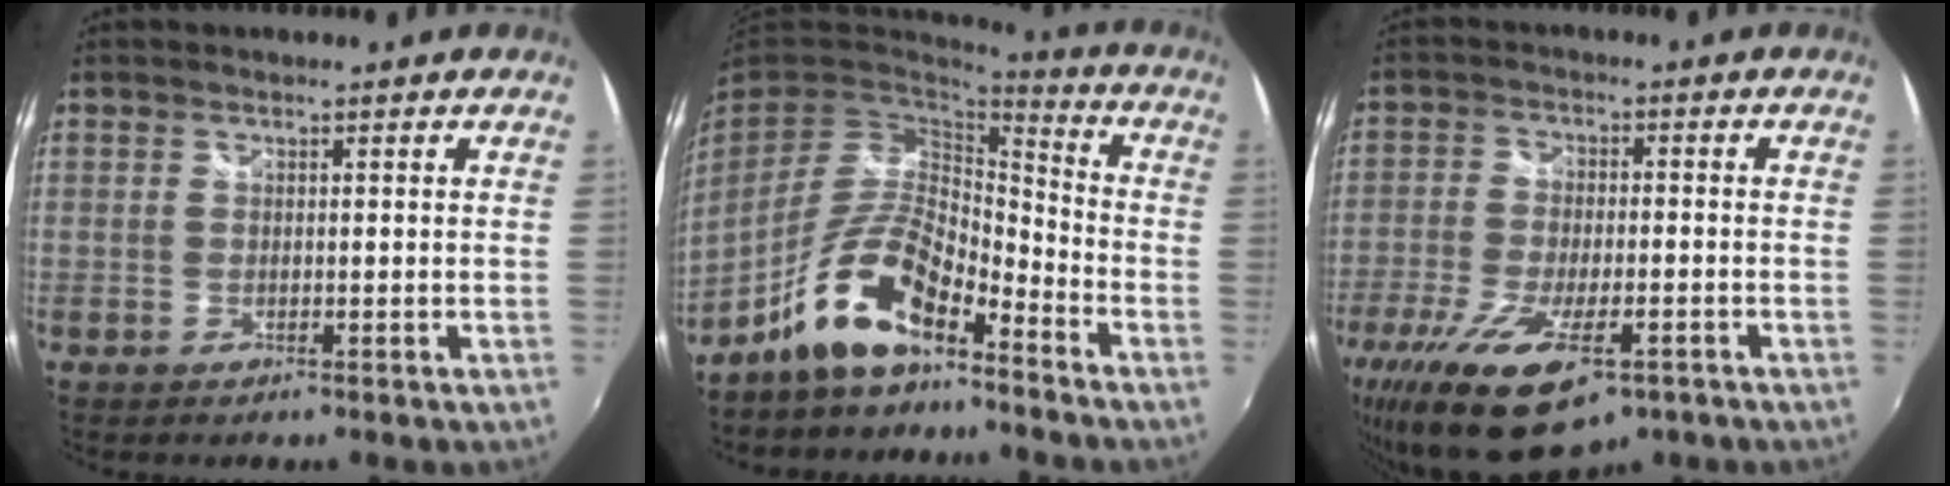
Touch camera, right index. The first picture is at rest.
{"total": 13.3, "force": [-9.2, 4.2, 8.6], "torque": [-0.179, 0.002, -0.174]}
{"total": 17.2, "force": [-10.2, 6.1, 12.5], "torque": [-0.262, -0.062, -0.171]}